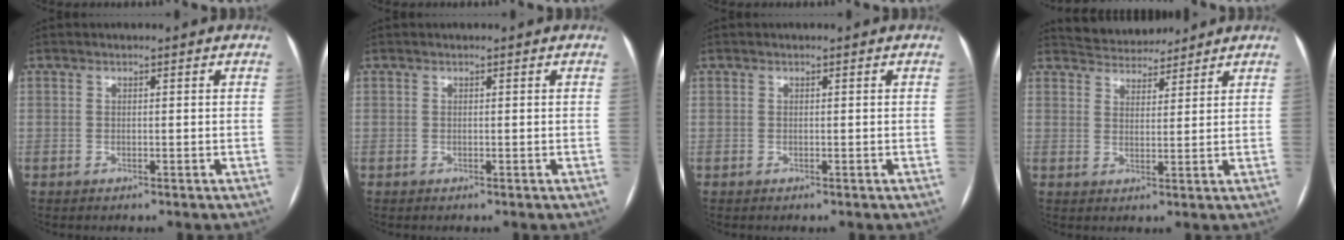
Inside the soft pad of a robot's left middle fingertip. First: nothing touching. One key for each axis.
{"total": 0.0}
{"total": 0.0}
{"total": 6.5, "fx": 6.2, "fy": 1.6, "fz": 0.8, "tx": -0.015, "ty": 0.017, "tz": 0.095}